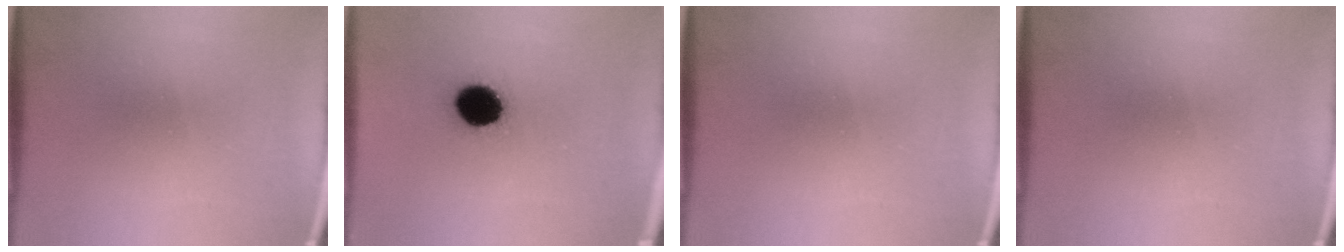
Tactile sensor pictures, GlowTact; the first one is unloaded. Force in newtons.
{"total": 10.0}
{"total": 0.0}
{"total": 0.0}